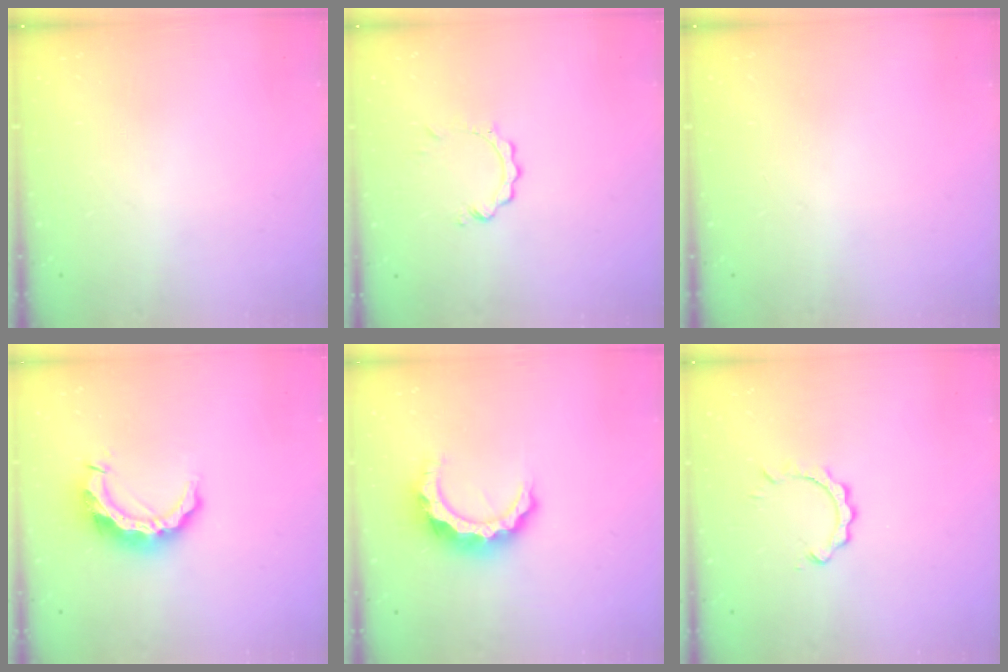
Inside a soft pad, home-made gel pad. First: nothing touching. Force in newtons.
{"total": 2.0, "press": 2.0, "slide": 0.2}
{"total": 0.0}
{"total": 10.5, "press": 10.5, "slide": 0.3}
{"total": 9.9, "press": 9.9, "slide": 0.8}
{"total": 2.3, "press": 2.3, "slide": 0.2}